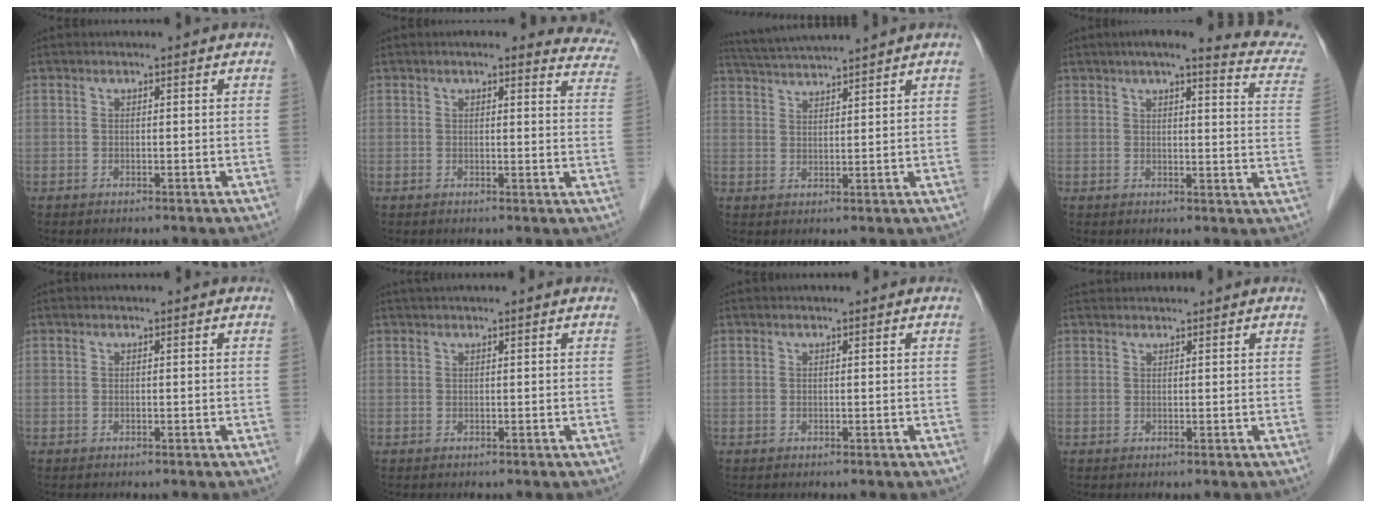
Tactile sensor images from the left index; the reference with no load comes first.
{"total": 10.7, "force": [9.9, 2.5, 3.3], "torque": [0.004, -0.014, 0.073]}
{"total": 7.2, "force": [6.7, -1.3, 2.1], "torque": [-0.046, 0.022, 0.119]}
{"total": 16.2, "force": [14.2, 1.8, 7.6], "torque": [-0.083, -0.019, 0.151]}
{"total": 0.0}
{"total": 3.2, "force": [2.8, -0.1, 1.4], "torque": [-0.014, 0.034, 0.044]}
{"total": 0.6, "force": [0.6, 0.1, 0.2], "torque": [-0.004, 0.013, 0.013]}
{"total": 3.7, "force": [3.6, 0.3, 0.6], "torque": [-0.008, 0.036, 0.057]}